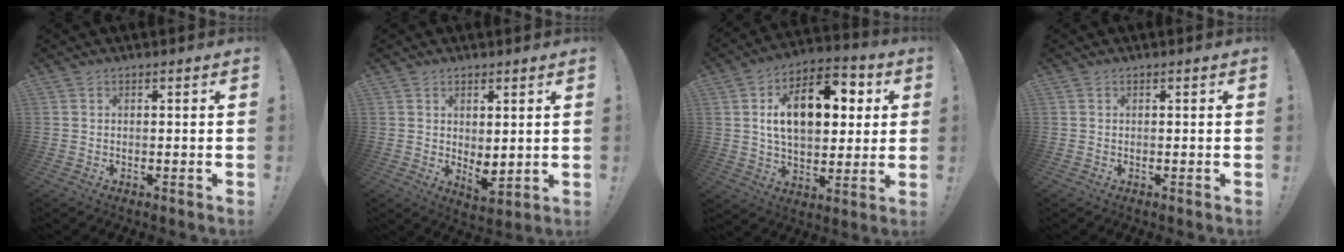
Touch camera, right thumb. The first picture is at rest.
{"total": 4.8, "force": [1.1, 2.5, 4.0], "torque": [-0.039, -0.020, 0.025]}
{"total": 18.0, "force": [4.4, 11.0, 13.5], "torque": [-0.198, -0.002, 0.074]}
{"total": 0.0}